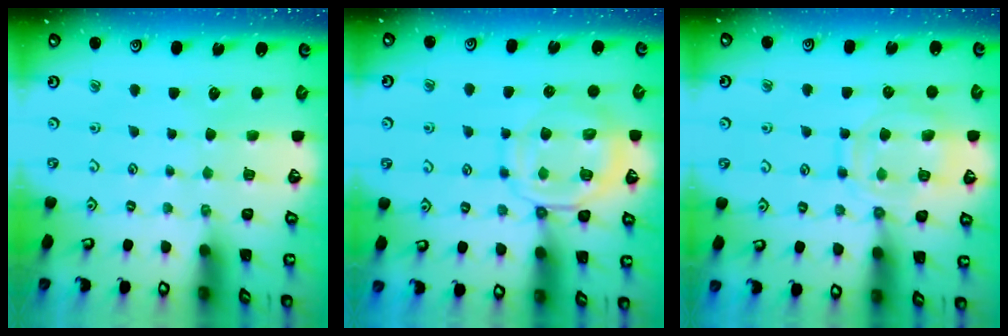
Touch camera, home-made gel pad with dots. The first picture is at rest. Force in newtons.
{"total": 11.0, "press": 10.9, "slide": 1.3}
{"total": 14.5, "press": 14.5, "slide": 1.3}